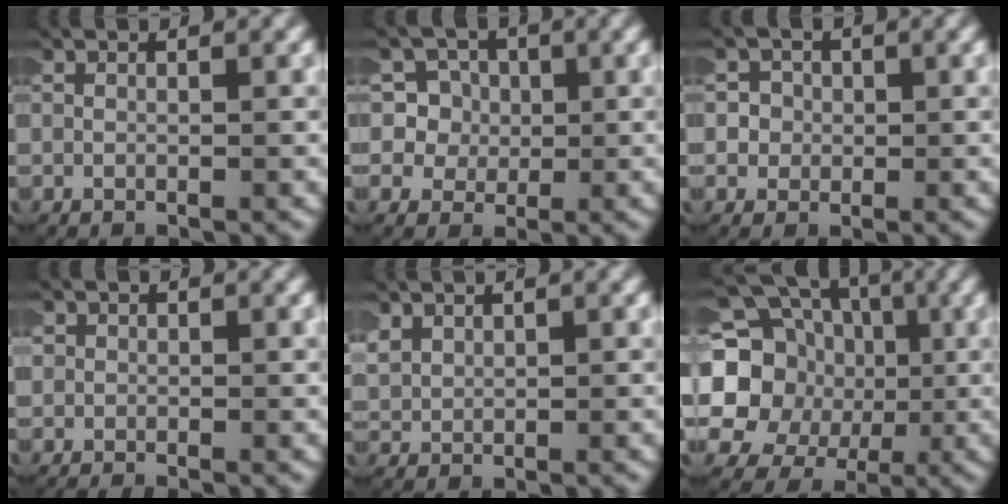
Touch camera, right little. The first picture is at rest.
{"total": 7.2, "force": [-1.0, 6.9, 1.7], "torque": [-0.077, -0.024, -0.025]}
{"total": 4.3, "force": [-0.7, 4.1, 1.0], "torque": [-0.044, -0.007, -0.023]}
{"total": 0.9, "force": [-0.7, 0.6, -0.2], "torque": [0.003, -0.001, -0.014]}
{"total": 1.9, "force": [1.0, 1.4, 0.9], "torque": [-0.040, -0.007, 0.028]}
{"total": 16.3, "force": [2.5, 14.3, 7.2], "torque": [-0.203, -0.014, 0.024]}